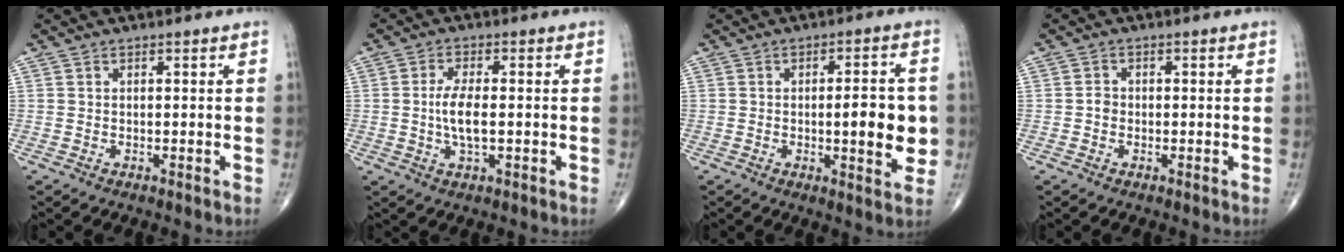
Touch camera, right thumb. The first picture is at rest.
{"total": 5.6, "force": [-0.4, 2.2, 5.2], "torque": [-0.110, -0.003, -0.010]}
{"total": 10.1, "force": [-0.8, 3.0, 9.6], "torque": [-0.117, -0.002, -0.010]}
{"total": 1.4, "force": [-0.4, 1.2, 0.7], "torque": [-0.003, 0.005, -0.009]}